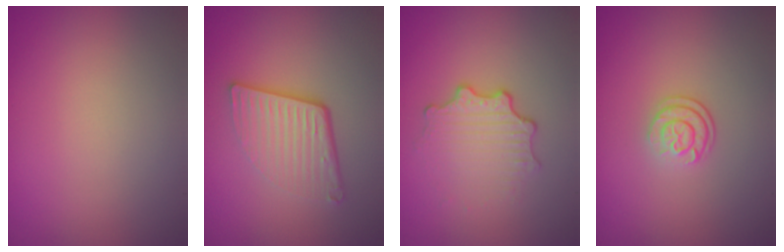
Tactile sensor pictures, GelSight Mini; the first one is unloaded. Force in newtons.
{"total": 4.4, "press": 2.8, "slide": 3.4}
{"total": 3.4, "press": 2.4, "slide": 2.5}
{"total": 2.4, "press": 1.7, "slide": 1.7}